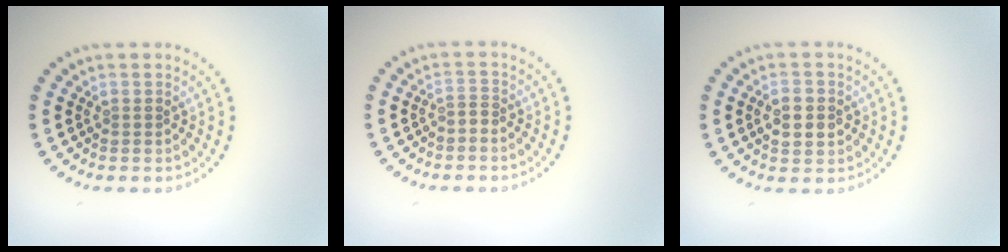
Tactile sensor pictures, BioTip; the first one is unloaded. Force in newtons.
{"total": 0.6, "press": 0.3, "slide": 0.5}
{"total": 2.7, "press": 2.7, "slide": 0.1}